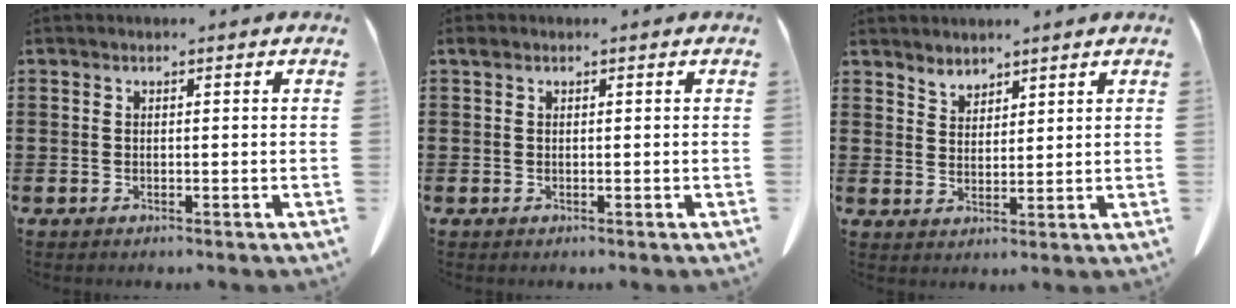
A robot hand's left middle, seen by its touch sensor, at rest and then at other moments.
{"total": 0.6, "force": [0.3, 0.4, 0.2], "torque": [-0.007, 0.003, 0.006]}
{"total": 2.8, "force": [2.7, 0.8, -0.1], "torque": [-0.006, -0.007, 0.053]}